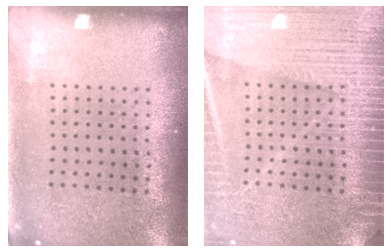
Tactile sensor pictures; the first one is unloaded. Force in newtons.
{"total": 5.9, "press": 5.9, "slide": 0.9}